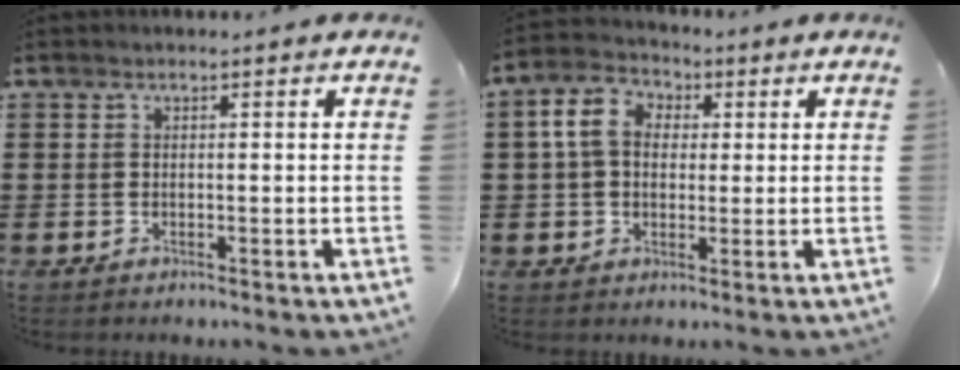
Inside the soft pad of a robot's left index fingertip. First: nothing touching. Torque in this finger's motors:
{"motor_torque": [0.59, 0.25, 0.15, 0.09]}